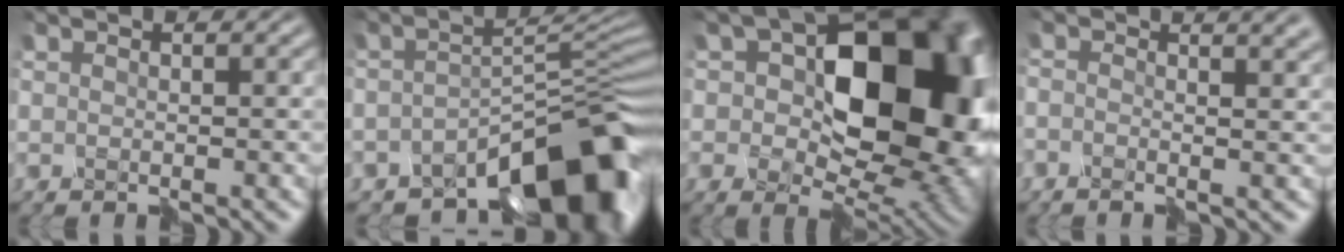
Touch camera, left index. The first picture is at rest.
{"total": 11.0, "force": [-7.7, 4.1, 6.7], "torque": [-0.071, 0.001, -0.124]}
{"total": 15.4, "force": [1.5, 9.9, 11.7], "torque": [-0.126, 0.004, 0.030]}
{"total": 5.4, "force": [0.5, 2.8, 4.6], "torque": [-0.041, 0.020, -0.020]}